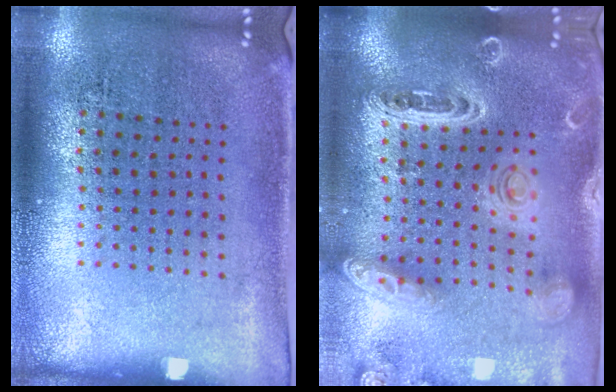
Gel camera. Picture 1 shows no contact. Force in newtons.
{"total": 2.2, "press": 2.1, "slide": 0.7}